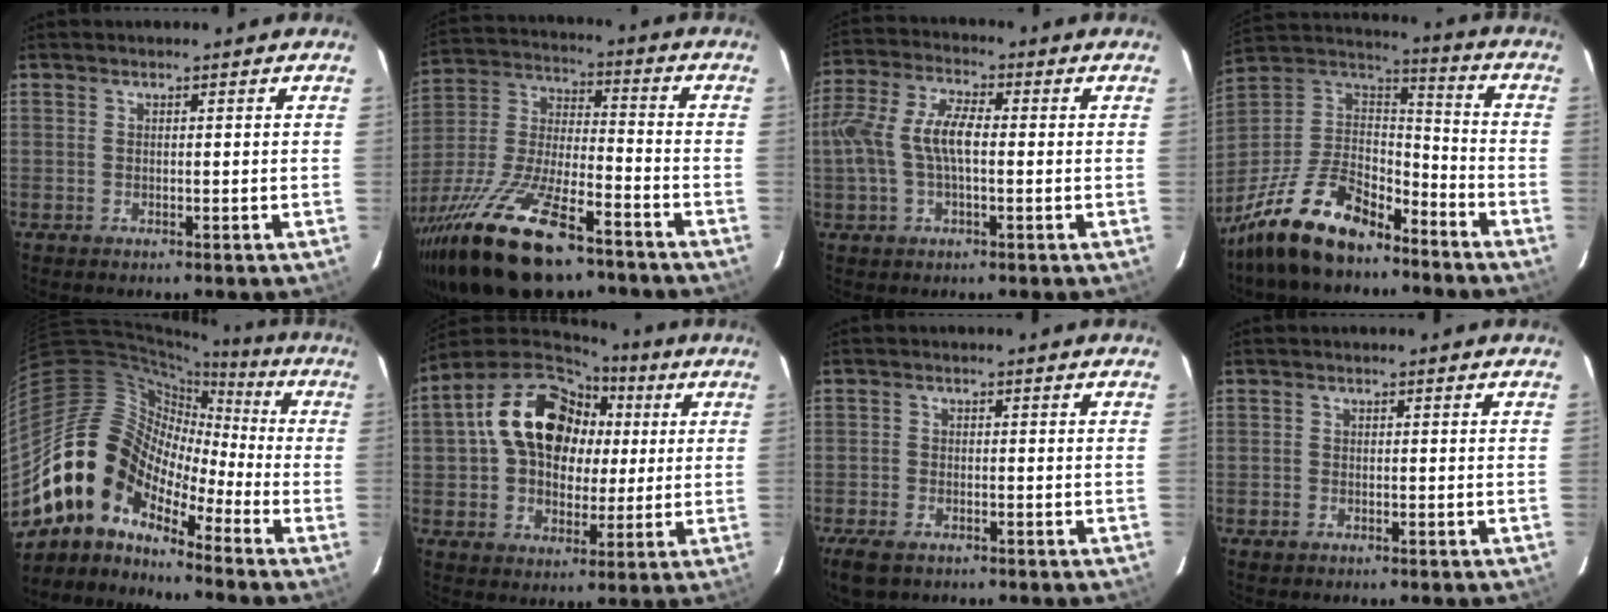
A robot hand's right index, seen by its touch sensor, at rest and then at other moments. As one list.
[{"total": 24.7, "force": [-16.5, 8.5, 16.3], "torque": [-0.331, -0.039, -0.285]}, {"total": 10.0, "force": [-0.6, 4.4, 9.0], "torque": [-0.191, 0.014, -0.012]}, {"total": 21.9, "force": [-15.5, 9.6, 12.0], "torque": [-0.266, -0.003, -0.272]}, {"total": 13.1, "force": [-9.2, 7.7, 5.4], "torque": [-0.094, 0.023, -0.194]}, {"total": 17.6, "force": [4.3, 13.3, 10.8], "torque": [-0.223, 0.051, 0.080]}, {"total": 6.2, "force": [-4.2, 3.3, 3.2], "torque": [-0.086, -0.018, -0.079]}, {"total": 0.9, "force": [-0.6, 0.7, 0.1], "torque": [-0.004, 0.000, -0.010]}]